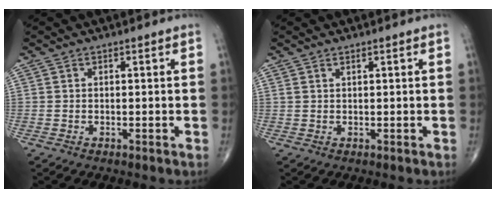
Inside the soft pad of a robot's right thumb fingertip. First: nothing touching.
{"total": 0.8, "force": [0.7, 0.2, 0.4], "torque": [-0.009, 0.001, 0.017]}